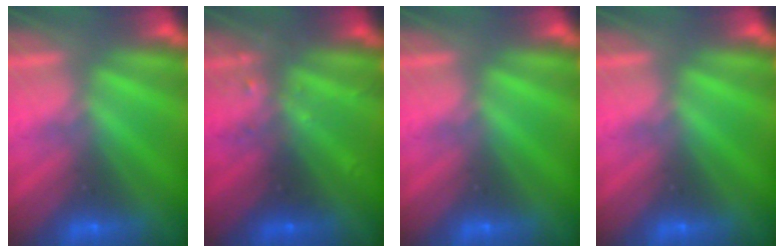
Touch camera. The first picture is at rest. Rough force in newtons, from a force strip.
{"total": 2.4}
{"total": 0.0}
{"total": 0.0}